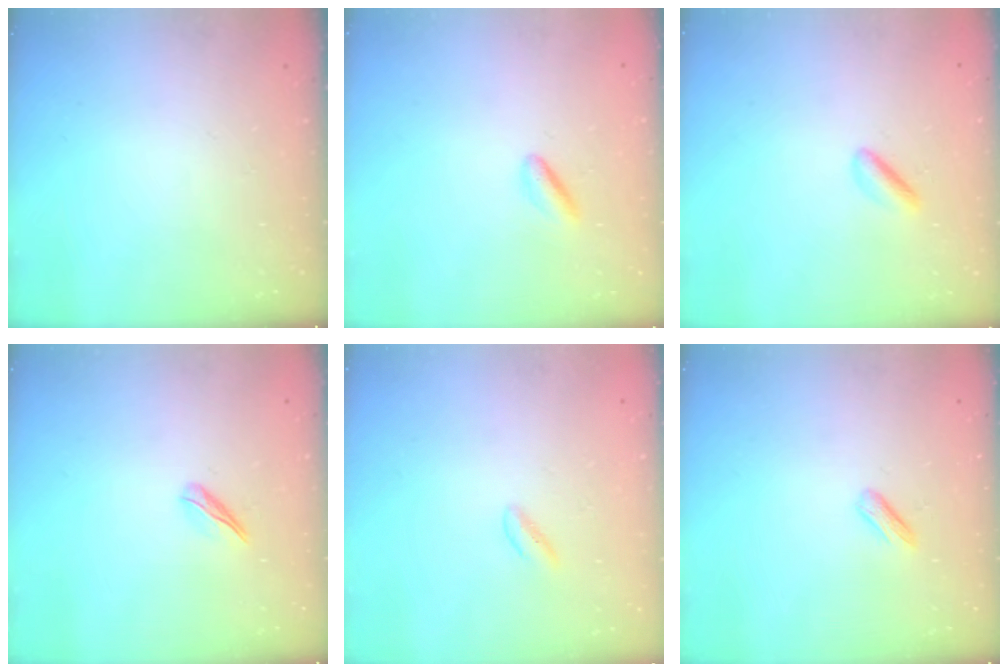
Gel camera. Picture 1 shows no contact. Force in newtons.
{"total": 2.7, "press": 2.6, "slide": 0.7}
{"total": 2.1, "press": 2.0, "slide": 0.7}
{"total": 3.4, "press": 3.3, "slide": 0.7}
{"total": 0.7, "press": 0.6, "slide": 0.5}
{"total": 2.8, "press": 2.7, "slide": 0.9}